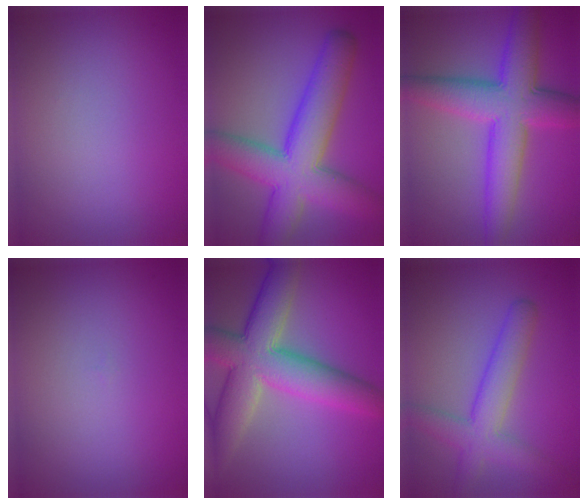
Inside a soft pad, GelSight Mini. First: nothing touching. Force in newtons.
{"total": 9.9, "press": 9.9, "slide": 0.4}
{"total": 8.6, "press": 8.6, "slide": 0.2}
{"total": 0.0}
{"total": 10.0, "press": 9.9, "slide": 0.8}
{"total": 4.6, "press": 4.6, "slide": 0.3}